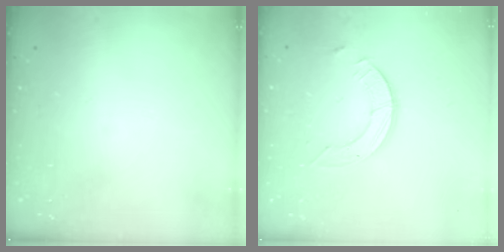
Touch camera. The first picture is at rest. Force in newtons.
{"total": 4.2, "press": 4.2, "slide": 0.2}